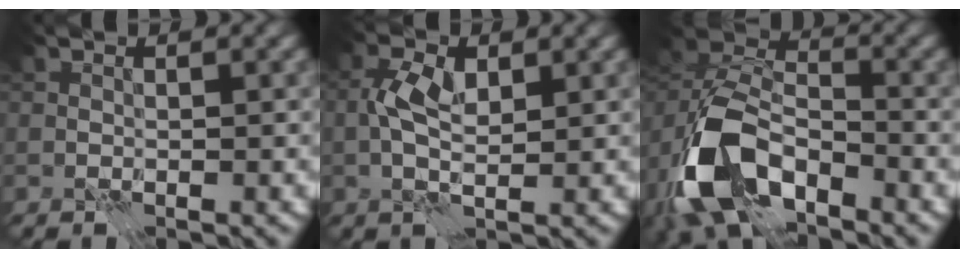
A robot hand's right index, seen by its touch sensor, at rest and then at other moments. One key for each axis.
{"total": 2.9, "fx": 0.6, "fy": 1.3, "fz": 2.5, "tx": -0.056, "ty": 0.009, "tz": 0.007}
{"total": 9.4, "fx": -5.0, "fy": 5.3, "fz": 6.0, "tx": -0.127, "ty": -0.003, "tz": -0.098}